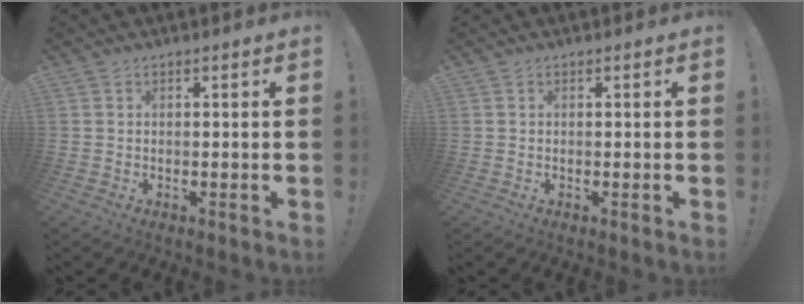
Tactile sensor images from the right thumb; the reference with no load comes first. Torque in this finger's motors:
{"motor_torque": [-0.10, -0.07, 0.00, 0.00, 0.00]}